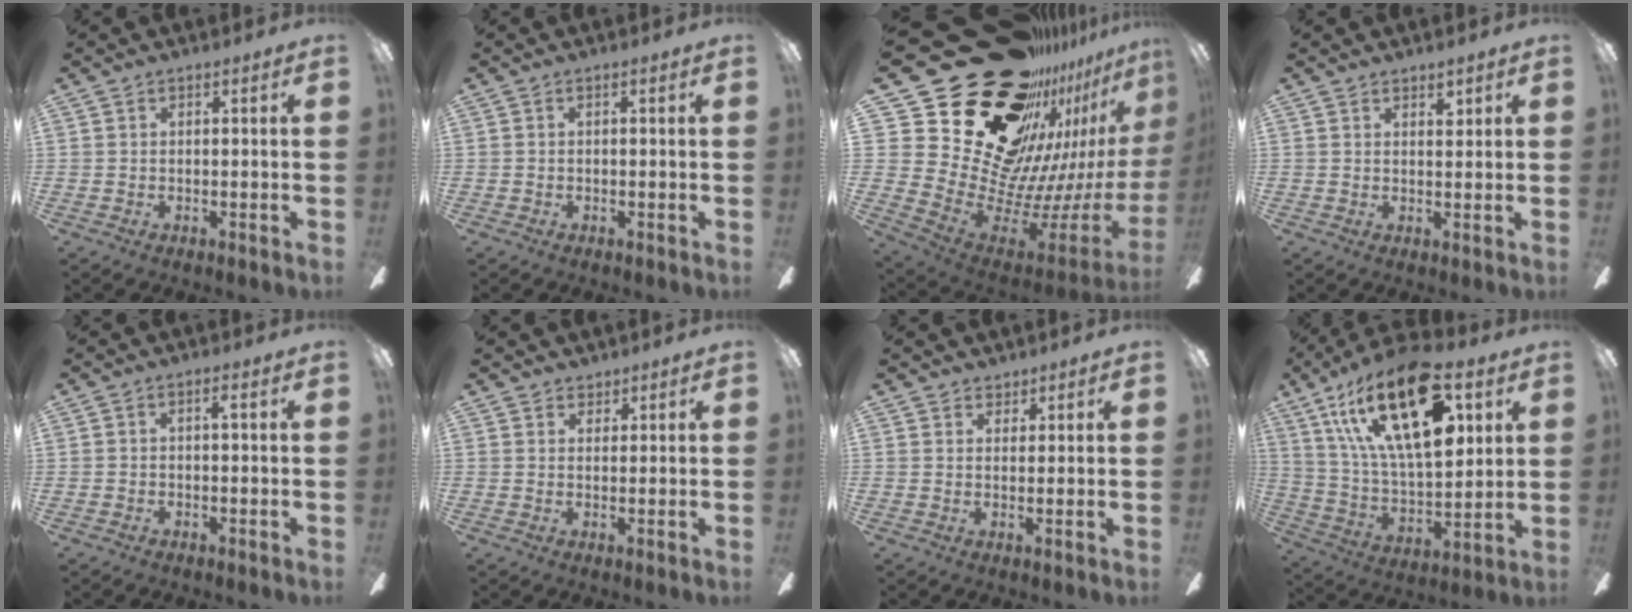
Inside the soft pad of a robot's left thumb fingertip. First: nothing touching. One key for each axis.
{"total": 0.0}
{"total": 36.0, "fx": 19.6, "fy": 20.5, "fz": 22.1, "tx": -0.357, "ty": -0.196, "tz": 0.425}
{"total": 2.7, "fx": 2.1, "fy": 1.2, "fz": 1.2, "tx": -0.002, "ty": -0.012, "tz": 0.034}
{"total": 1.3, "fx": -0.3, "fy": 0.5, "fz": 1.2, "tx": -0.024, "ty": 0.007, "tz": -0.008}
{"total": 1.7, "fx": 1.4, "fy": 0.9, "fz": 0.0, "tx": 0.008, "ty": -0.004, "tz": 0.027}
{"total": 2.0, "fx": 1.7, "fy": 1.1, "fz": 0.0, "tx": 0.007, "ty": -0.004, "tz": 0.032}
{"total": 27.0, "fx": 13.4, "fy": 11.5, "fz": 20.5, "tx": -0.381, "ty": -0.056, "tz": 0.223}